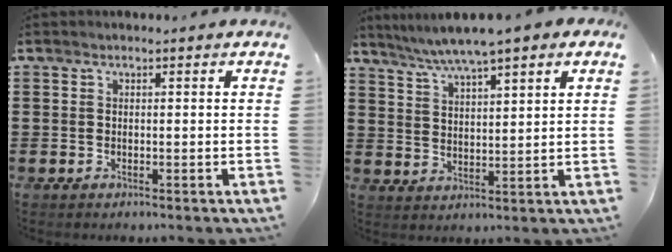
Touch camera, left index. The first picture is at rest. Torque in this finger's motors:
{"motor_torque": [2.14, 0.00, 1.02, 0.21]}